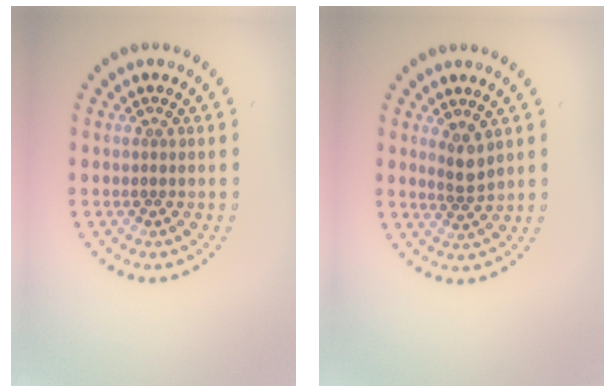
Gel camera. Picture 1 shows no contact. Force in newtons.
{"total": 1.8, "press": 1.5, "slide": 1.0}